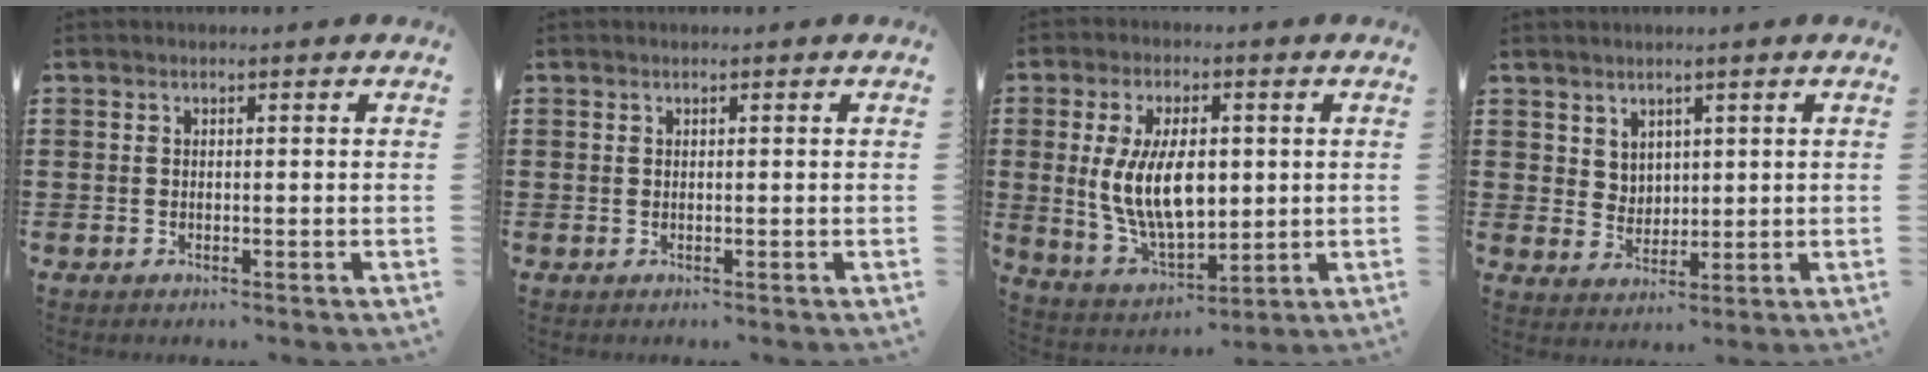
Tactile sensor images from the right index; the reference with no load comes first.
{"total": 0.0}
{"total": 10.9, "force": [1.2, 5.8, 9.2], "torque": [-0.186, -0.003, 0.017]}
{"total": 3.7, "force": [2.6, 2.6, 0.4], "torque": [-0.012, 0.000, 0.047]}